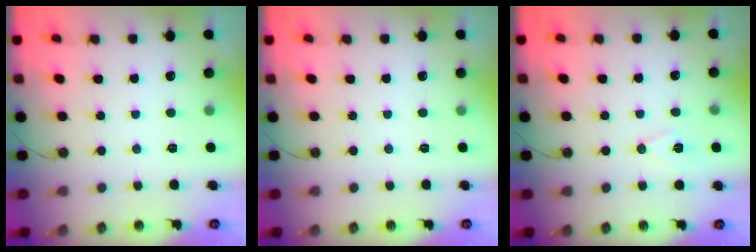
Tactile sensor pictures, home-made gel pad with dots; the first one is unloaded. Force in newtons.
{"total": 0.0}
{"total": 8.0, "press": 6.9, "slide": 4.1}